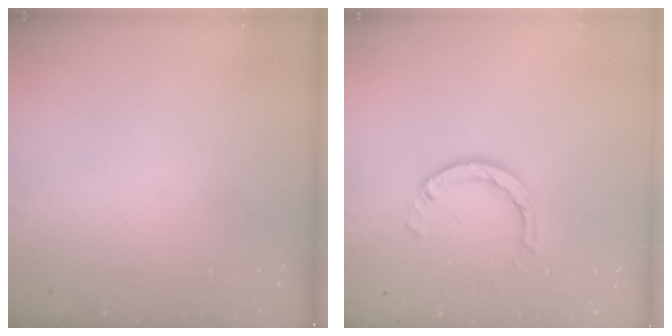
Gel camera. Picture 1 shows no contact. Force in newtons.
{"total": 5.5, "press": 5.5, "slide": 0.6}